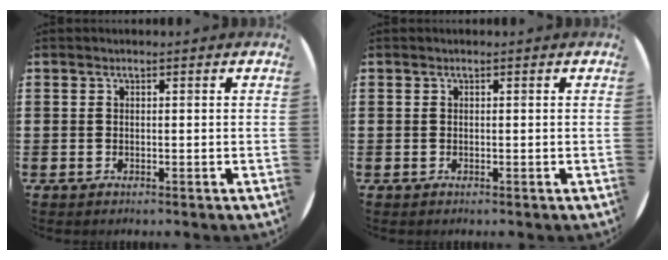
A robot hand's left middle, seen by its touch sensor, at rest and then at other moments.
{"total": 0.0}